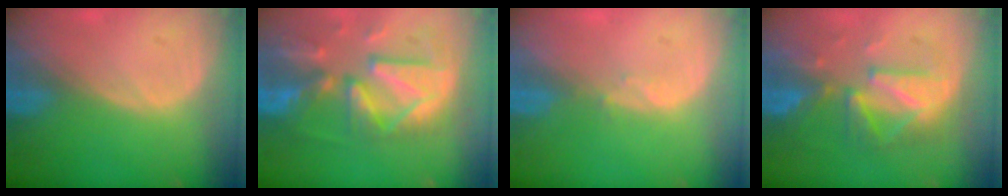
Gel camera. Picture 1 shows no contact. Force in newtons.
{"total": 12.8, "press": 11.1, "slide": 6.3}
{"total": 1.1, "press": 1.0, "slide": 0.4}
{"total": 8.2, "press": 8.2, "slide": 0.3}